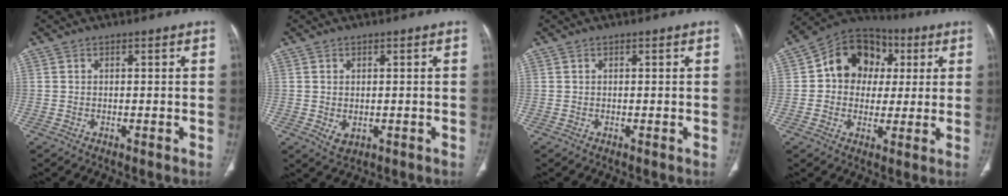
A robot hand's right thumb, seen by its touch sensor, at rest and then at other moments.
{"total": 2.6, "force": [-0.4, 1.9, 1.8], "torque": [-0.028, -0.005, 0.005]}
{"total": 0.0}
{"total": 13.9, "force": [2.6, 11.5, 7.3], "torque": [-0.071, 0.015, 0.032]}